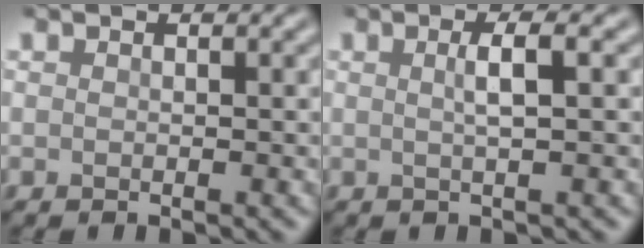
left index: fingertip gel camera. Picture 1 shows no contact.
{"total": 2.4, "force": [0.1, 0.6, 2.3], "torque": [-0.036, 0.002, -0.003]}